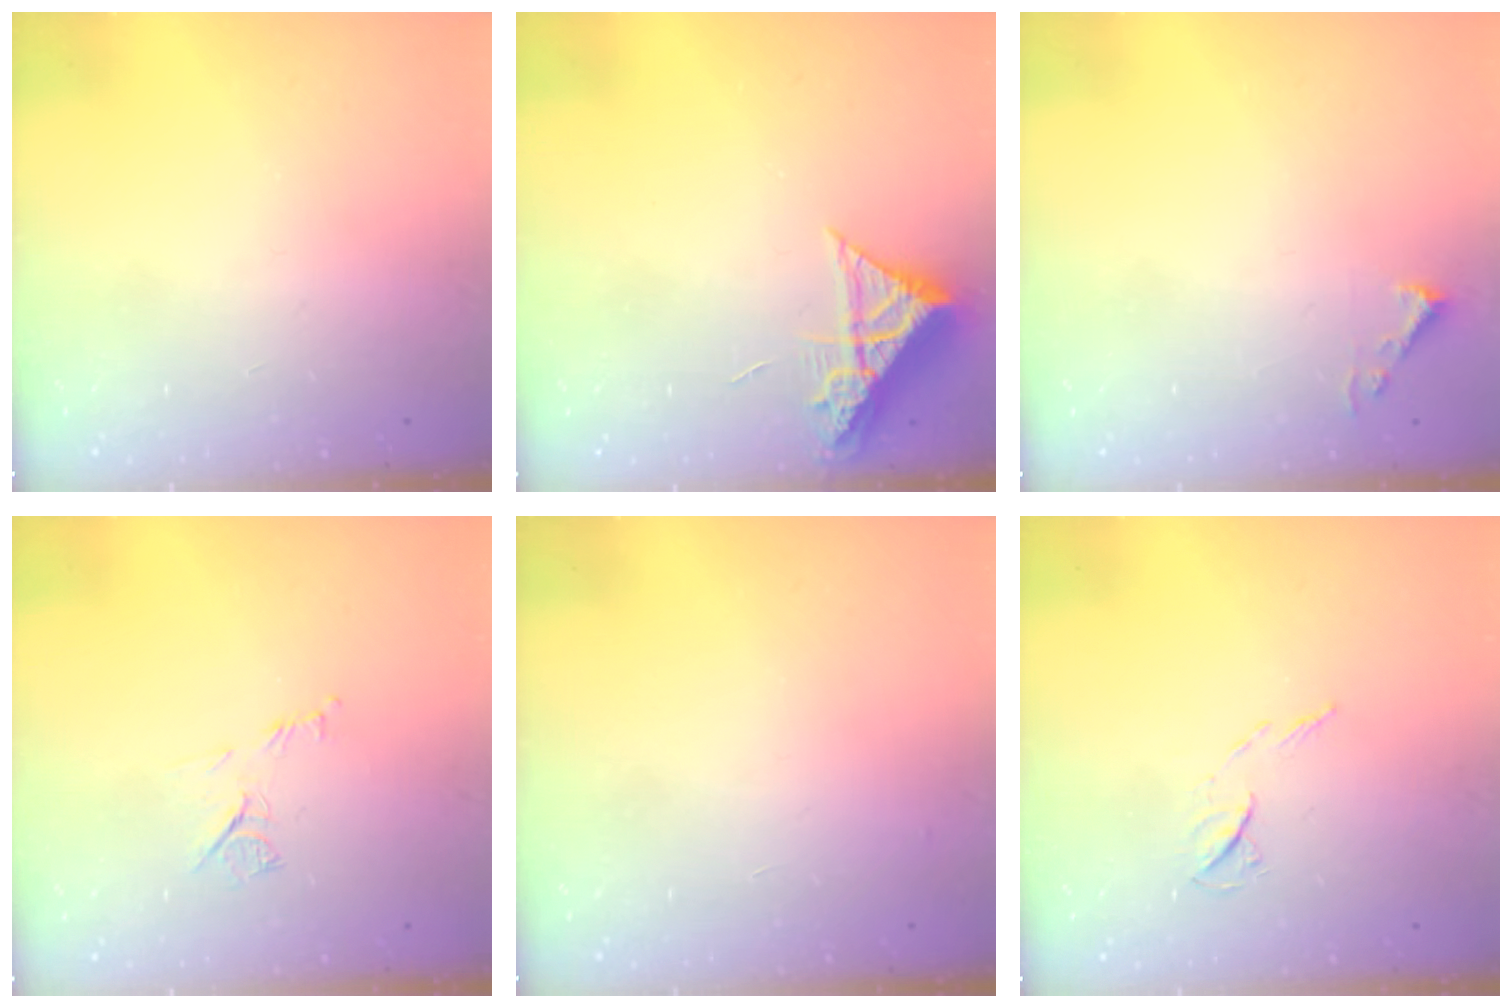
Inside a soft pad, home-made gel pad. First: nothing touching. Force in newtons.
{"total": 8.4, "press": 8.4, "slide": 0.8}
{"total": 3.7, "press": 3.7, "slide": 0.4}
{"total": 6.6, "press": 6.5, "slide": 0.9}
{"total": 2.9, "press": 2.9, "slide": 0.1}
{"total": 6.1, "press": 5.9, "slide": 1.3}